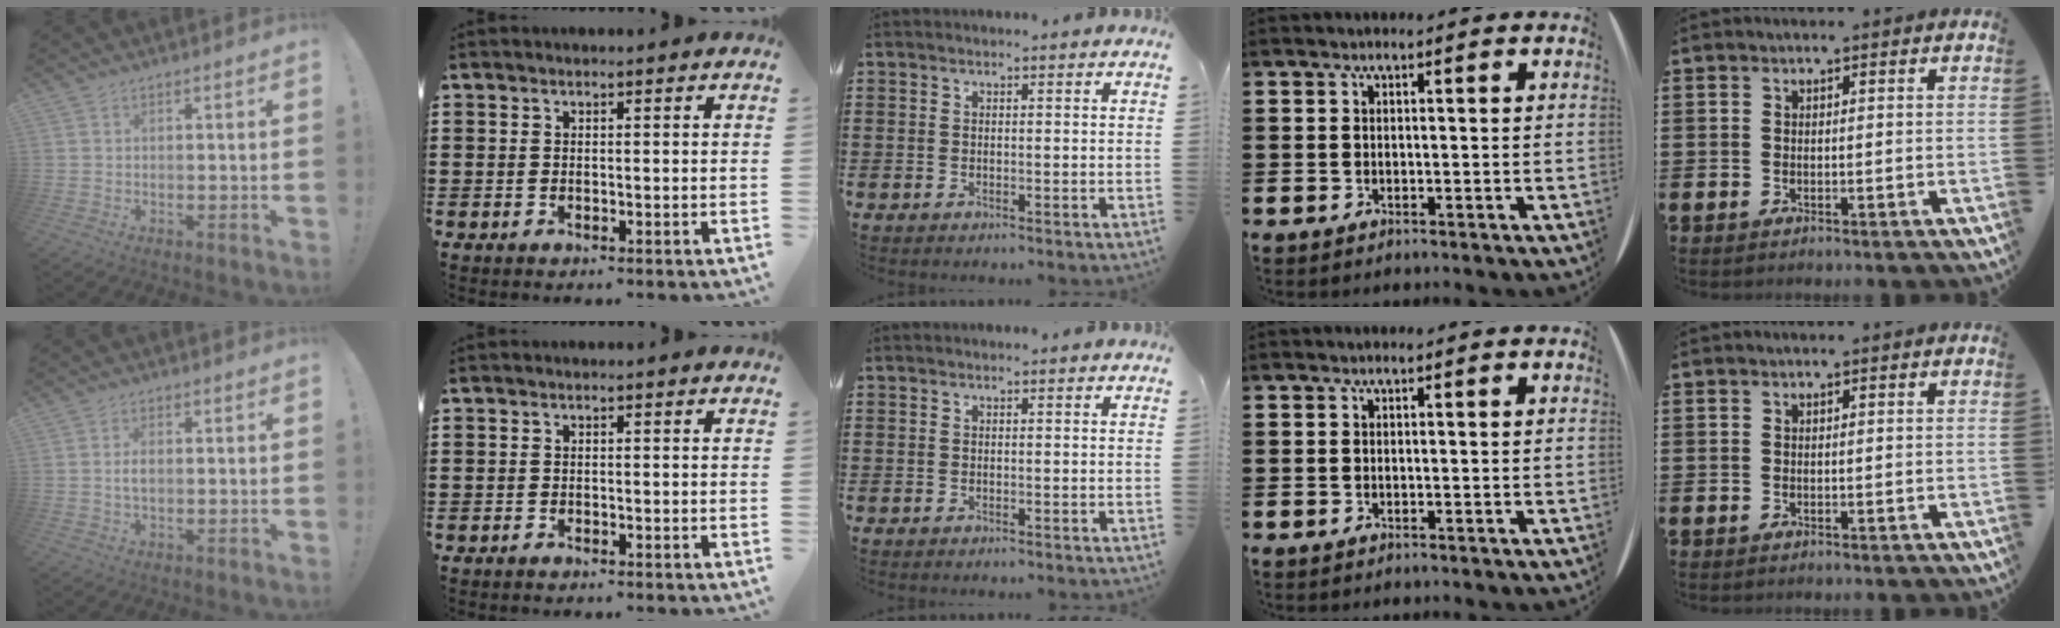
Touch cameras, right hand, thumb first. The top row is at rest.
{"thumb": {"total": 2.9, "force": [0.0, 1.4, 2.5], "torque": [-0.039, 0.004, -0.002]}, "index": {"total": 0.9, "force": [-0.9, -0.1, 0.0], "torque": [-0.001, -0.002, -0.019]}}